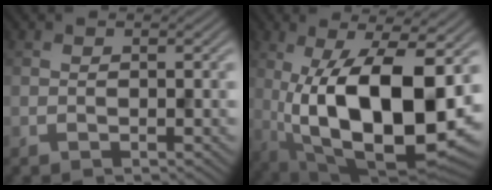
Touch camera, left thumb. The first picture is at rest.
{"total": 17.5, "force": [-1.4, 7.3, 15.9], "torque": [-0.266, -0.015, -0.012]}